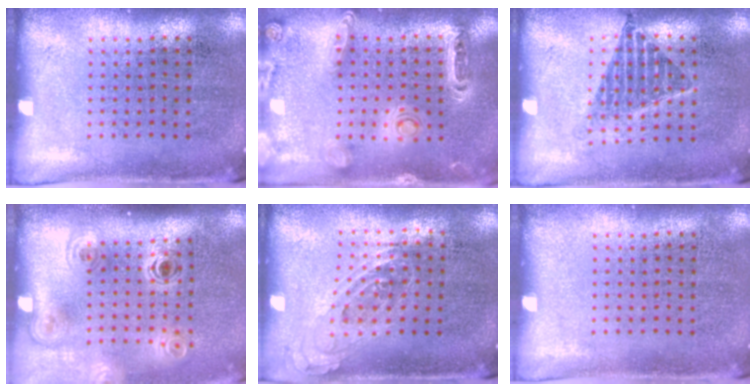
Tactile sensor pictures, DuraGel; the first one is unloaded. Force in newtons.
{"total": 1.3, "press": 1.3, "slide": 0.2}
{"total": 1.1, "press": 1.0, "slide": 0.6}
{"total": 2.0, "press": 1.3, "slide": 1.5}
{"total": 0.8, "press": 0.7, "slide": 0.3}
{"total": 0.0}